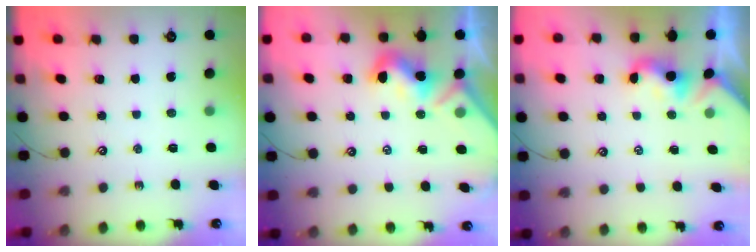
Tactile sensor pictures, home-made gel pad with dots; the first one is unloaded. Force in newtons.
{"total": 4.9, "press": 4.8, "slide": 0.8}
{"total": 2.0, "press": 1.9, "slide": 0.4}